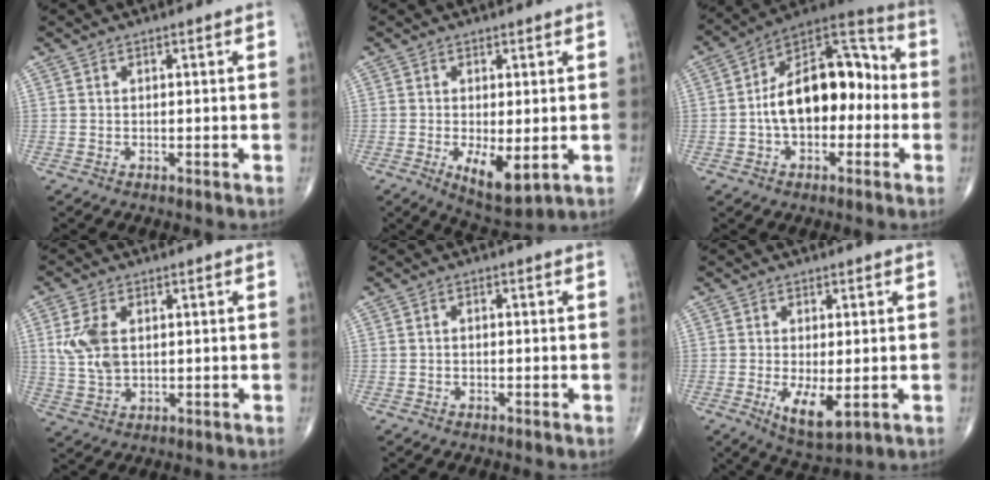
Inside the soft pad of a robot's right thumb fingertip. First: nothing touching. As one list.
[{"total": 7.6, "force": [-1.6, 3.1, 6.8], "torque": [-0.107, -0.021, -0.017]}, {"total": 18.0, "force": [-1.3, 10.7, 14.4], "torque": [-0.205, 0.050, -0.033]}, {"total": 7.3, "force": [1.5, 4.4, 5.7], "torque": [-0.122, -0.002, 0.035]}, {"total": 0.6, "force": [-0.2, 0.4, 0.4], "torque": [-0.006, 0.002, -0.008]}, {"total": 6.9, "force": [-1.4, 2.6, 6.2], "torque": [-0.109, -0.020, -0.014]}]